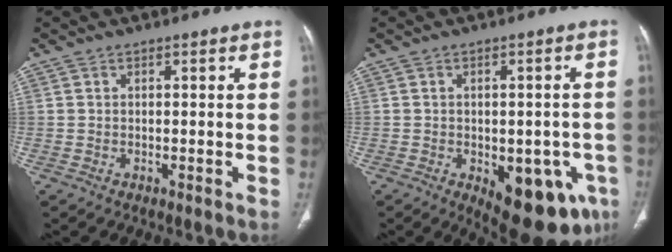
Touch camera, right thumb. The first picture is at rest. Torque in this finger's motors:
{"motor_torque": [1.85, 1.27, 1.01, -1.09, 0.35]}